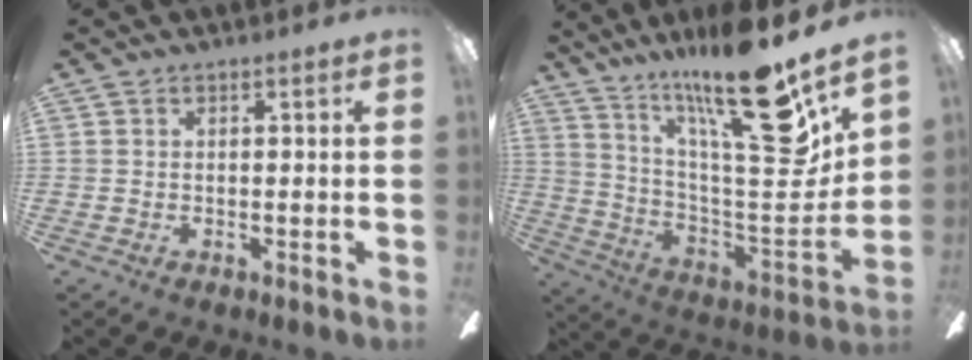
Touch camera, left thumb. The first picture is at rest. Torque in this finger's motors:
{"motor_torque": [1.22, -0.22, 1.61, -1.16, 0.46]}